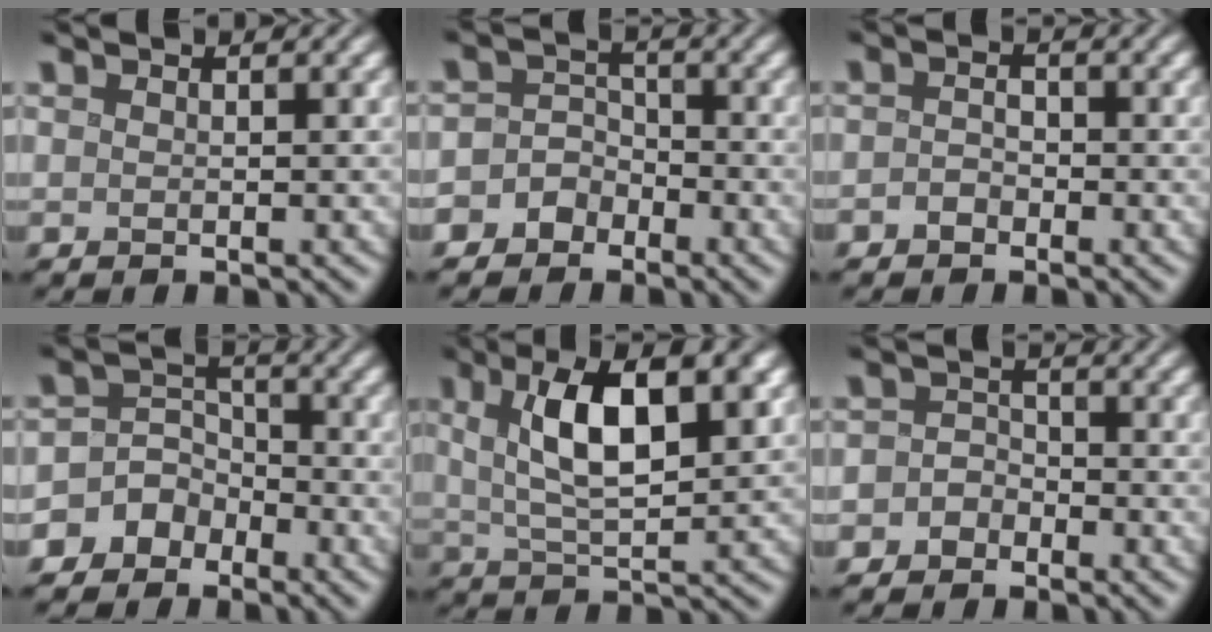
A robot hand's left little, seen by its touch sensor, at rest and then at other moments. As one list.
[{"total": 3.9, "force": [-2.4, 3.0, 0.5], "torque": [0.027, 0.010, -0.062]}, {"total": 1.3, "force": [-1.0, 0.8, 0.4], "torque": [-0.011, 0.003, -0.020]}, {"total": 5.8, "force": [-3.7, 4.5, 0.4], "torque": [0.019, 0.008, -0.091]}, {"total": 8.2, "force": [2.4, 3.1, 7.2], "torque": [-0.121, 0.012, 0.038]}, {"total": 2.1, "force": [-1.4, 1.5, 0.4], "torque": [0.014, 0.008, -0.038]}]